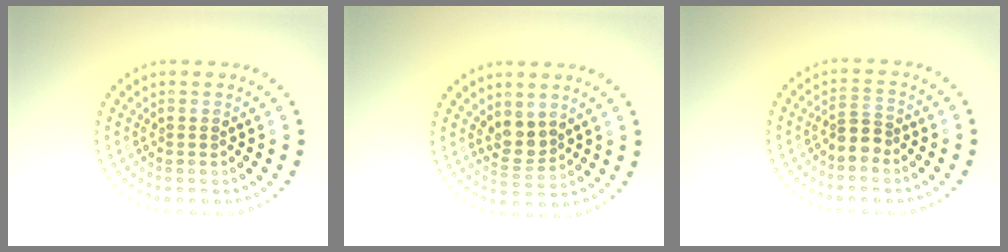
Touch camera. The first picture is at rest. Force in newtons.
{"total": 2.4, "press": 2.0, "slide": 1.2}
{"total": 2.2, "press": 1.8, "slide": 1.3}